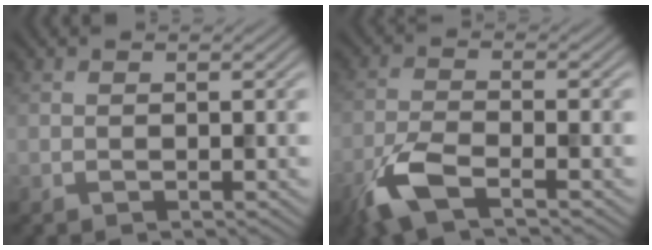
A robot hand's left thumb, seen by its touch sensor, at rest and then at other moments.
{"total": 6.1, "force": [-3.7, 1.6, 4.5], "torque": [-0.104, -0.009, -0.089]}